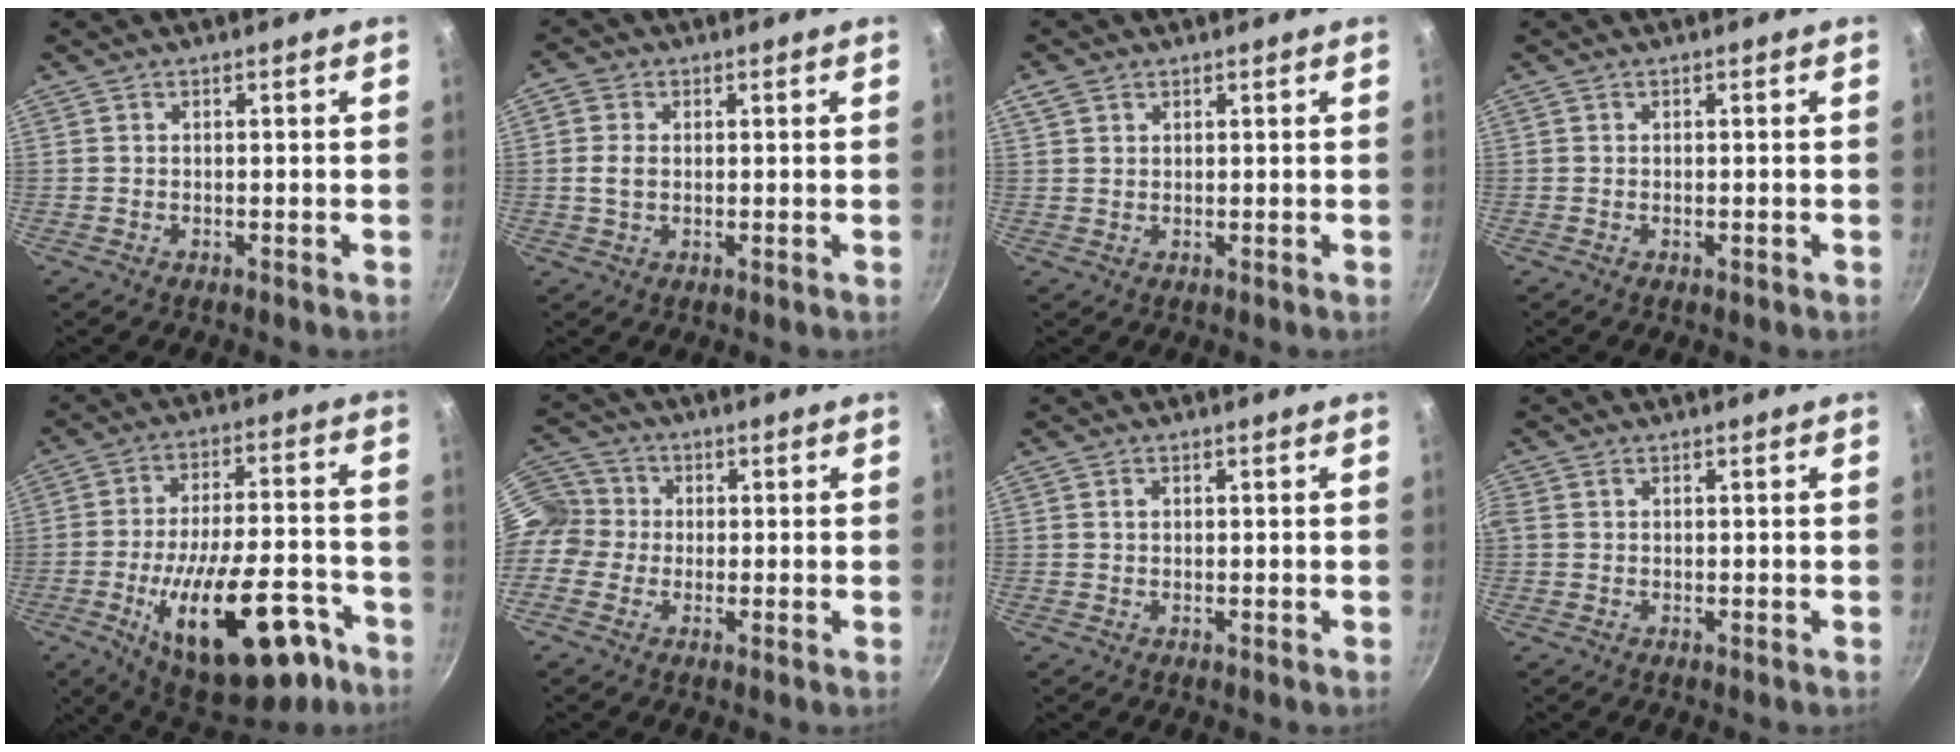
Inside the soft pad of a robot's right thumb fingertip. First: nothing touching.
{"total": 4.0, "force": [0.3, 2.9, 2.7], "torque": [-0.046, 0.003, -0.002]}
{"total": 2.7, "force": [1.5, 1.8, 1.3], "torque": [-0.020, 0.001, 0.028]}
{"total": 0.8, "force": [-0.2, 0.3, 0.7], "torque": [-0.010, 0.002, -0.005]}
{"total": 24.0, "force": [-10.7, 10.4, 18.8], "torque": [-0.257, 0.048, -0.147]}
{"total": 11.2, "force": [0.5, 10.4, 4.3], "torque": [-0.091, 0.026, -0.008]}
{"total": 0.7, "force": [0.2, 0.6, 0.4], "torque": [-0.005, 0.003, 0.004]}
{"total": 0.6, "force": [0.2, 0.5, 0.4], "torque": [-0.009, 0.003, 0.002]}